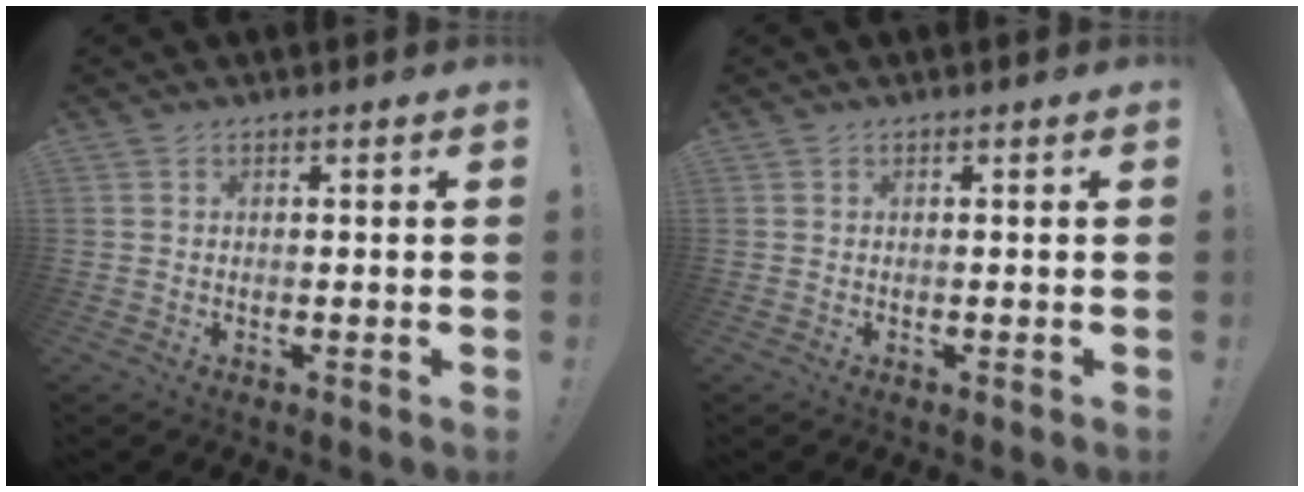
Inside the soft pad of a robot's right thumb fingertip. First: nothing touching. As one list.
[{"total": 0.0}]